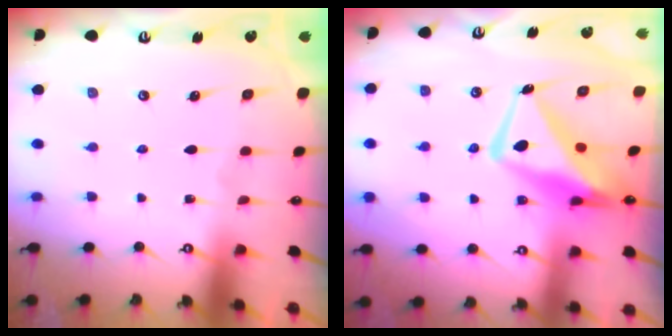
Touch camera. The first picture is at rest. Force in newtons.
{"total": 11.9, "press": 11.8, "slide": 1.4}